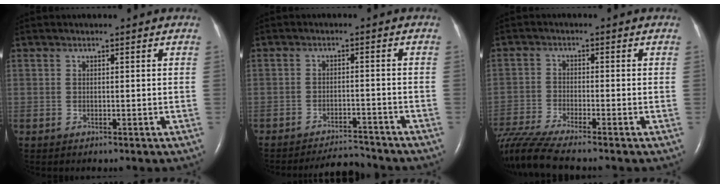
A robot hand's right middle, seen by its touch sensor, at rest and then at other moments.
{"total": 4.9, "force": [-4.9, 0.0, 0.0], "torque": [-0.004, -0.005, -0.080]}
{"total": 9.1, "force": [-8.1, -1.1, 3.9], "torque": [-0.077, -0.020, -0.147]}